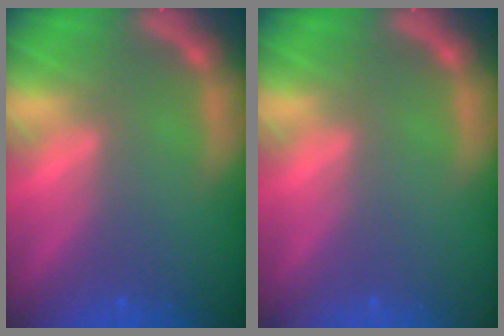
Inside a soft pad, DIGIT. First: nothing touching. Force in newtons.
{"total": 0.0}